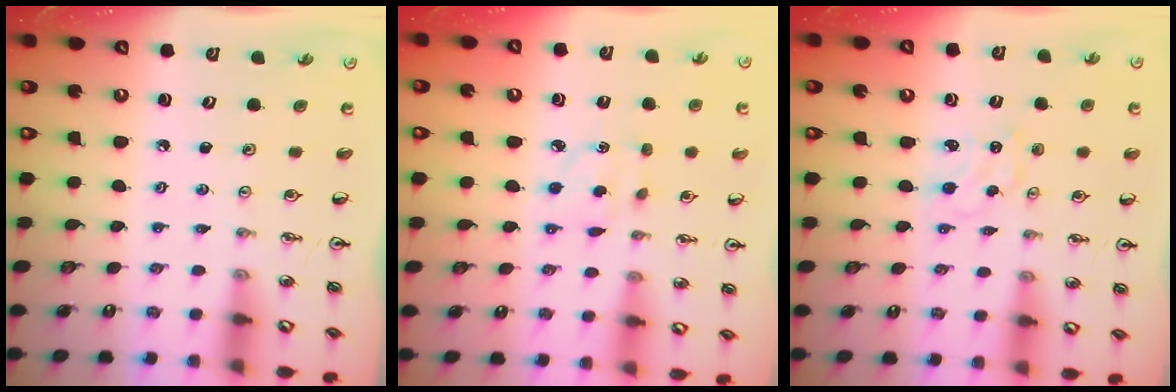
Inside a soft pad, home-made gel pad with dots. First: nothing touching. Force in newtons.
{"total": 2.3, "press": 2.3, "slide": 0.2}
{"total": 1.4, "press": 1.4, "slide": 0.3}